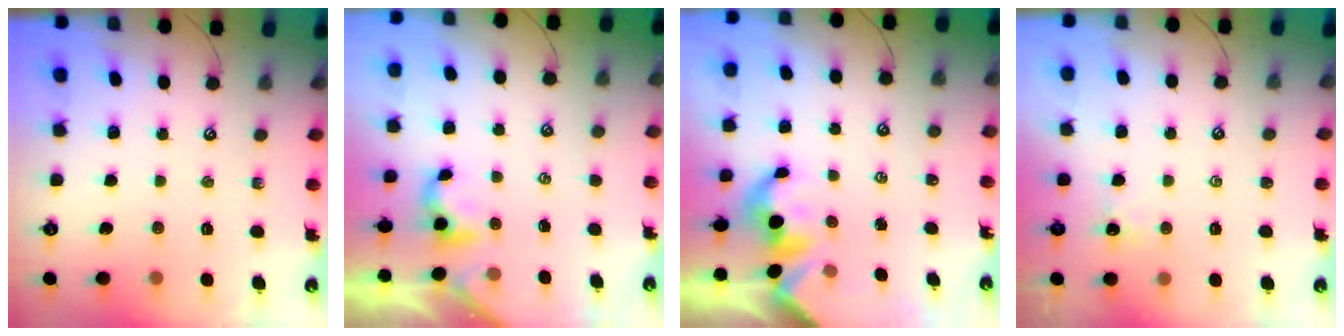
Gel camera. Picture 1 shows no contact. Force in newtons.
{"total": 1.4, "press": 1.4, "slide": 0.2}
{"total": 1.5, "press": 1.5, "slide": 0.2}
{"total": 0.6, "press": 0.5, "slide": 0.3}